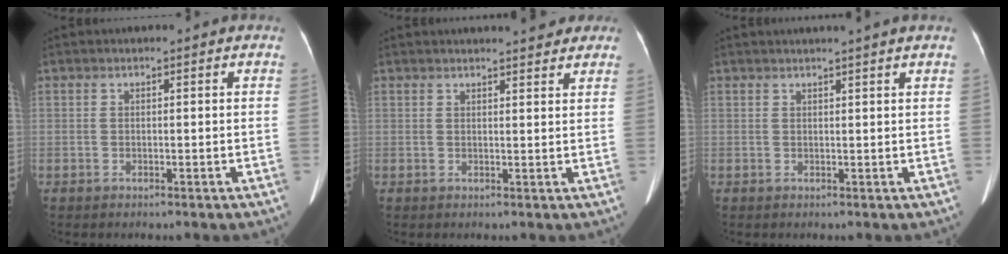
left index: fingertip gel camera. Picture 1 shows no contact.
{"total": 5.3, "force": [4.8, 0.9, 2.0], "torque": [-0.025, 0.005, 0.050]}
{"total": 3.4, "force": [2.9, -0.8, 1.5], "torque": [-0.020, 0.012, 0.037]}